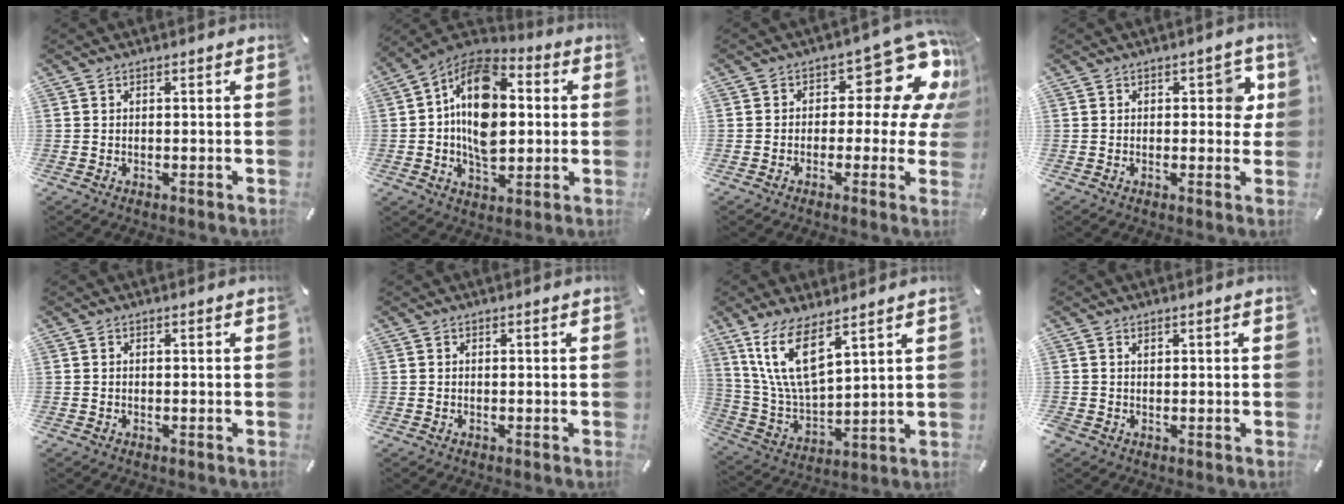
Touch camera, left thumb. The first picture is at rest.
{"total": 16.4, "force": [0.8, 11.1, 12.0], "torque": [-0.220, 0.003, 0.012]}
{"total": 15.1, "force": [5.9, 8.0, 11.3], "torque": [-0.135, -0.043, 0.093]}
{"total": 5.3, "force": [1.2, 3.0, 4.2], "torque": [-0.047, -0.002, 0.010]}
{"total": 0.0}
{"total": 0.0}
{"total": 11.2, "force": [7.3, 3.7, 7.6], "torque": [-0.186, -0.027, 0.132]}
{"total": 1.0, "force": [0.1, 1.0, 0.2], "torque": [-0.005, 0.005, 0.000]}